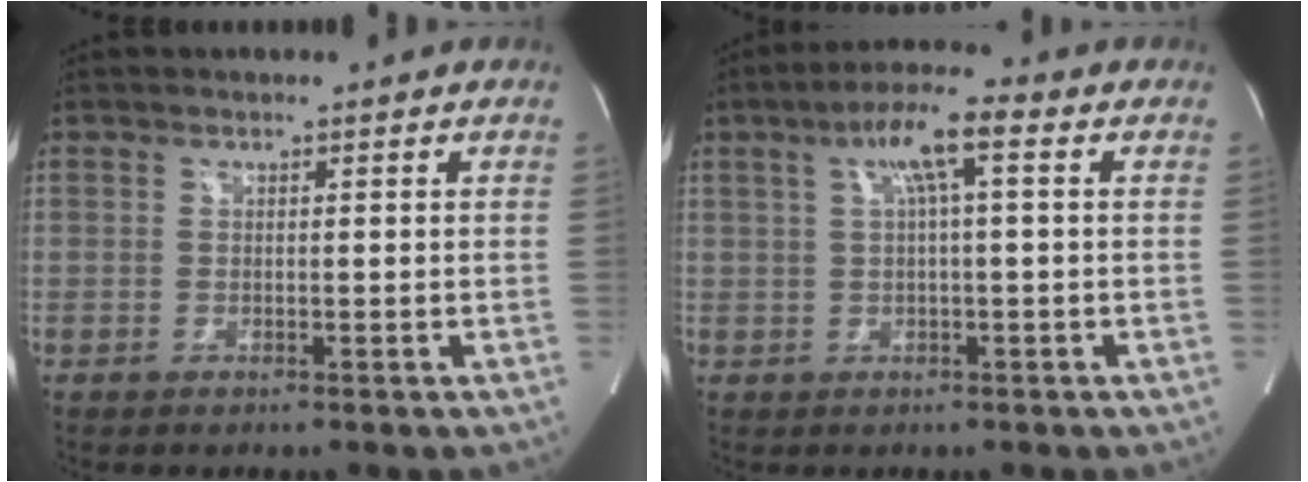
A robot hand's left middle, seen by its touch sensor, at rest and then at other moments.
{"total": 6.7, "force": [2.1, 0.5, 6.4], "torque": [-0.117, 0.023, 0.035]}